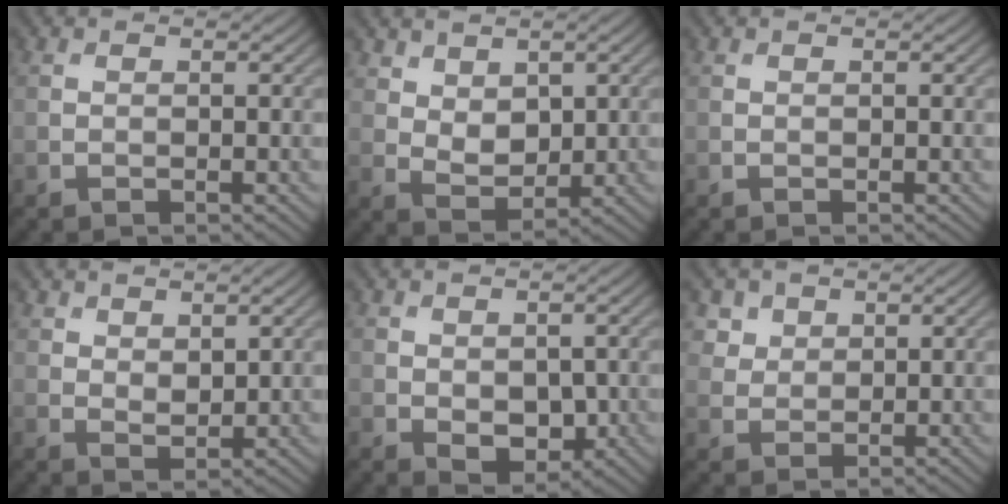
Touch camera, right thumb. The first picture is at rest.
{"total": 4.4, "force": [2.3, 2.9, 2.3], "torque": [-0.056, -0.011, 0.043]}
{"total": 0.0}
{"total": 2.8, "force": [2.0, 1.5, 1.3], "torque": [-0.028, -0.006, 0.041]}
{"total": 3.8, "force": [-0.4, 2.7, 2.7], "torque": [-0.046, -0.015, -0.002]}
{"total": 3.3, "force": [2.1, 2.5, 0.8], "torque": [-0.031, -0.015, 0.055]}